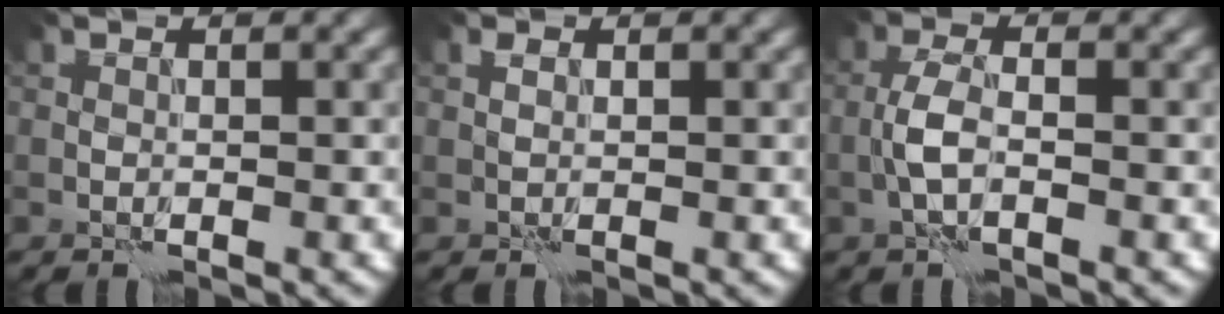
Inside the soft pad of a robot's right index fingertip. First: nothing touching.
{"total": 0.6, "force": [0.2, 0.4, 0.3], "torque": [-0.005, 0.002, 0.002]}
{"total": 2.2, "force": [-0.7, 0.7, 1.9], "torque": [-0.042, 0.005, -0.019]}